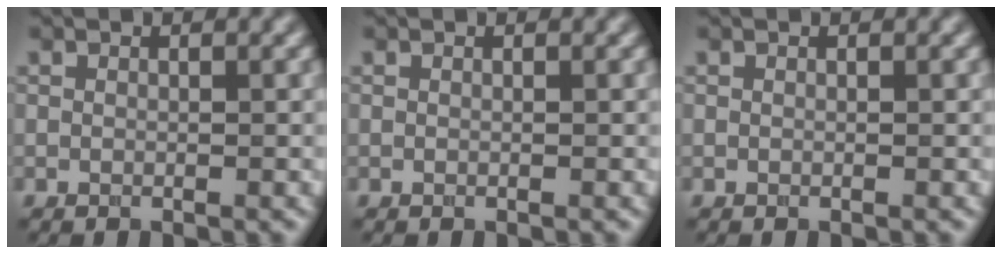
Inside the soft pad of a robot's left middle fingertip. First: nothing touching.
{"total": 0.0}
{"total": 0.0}